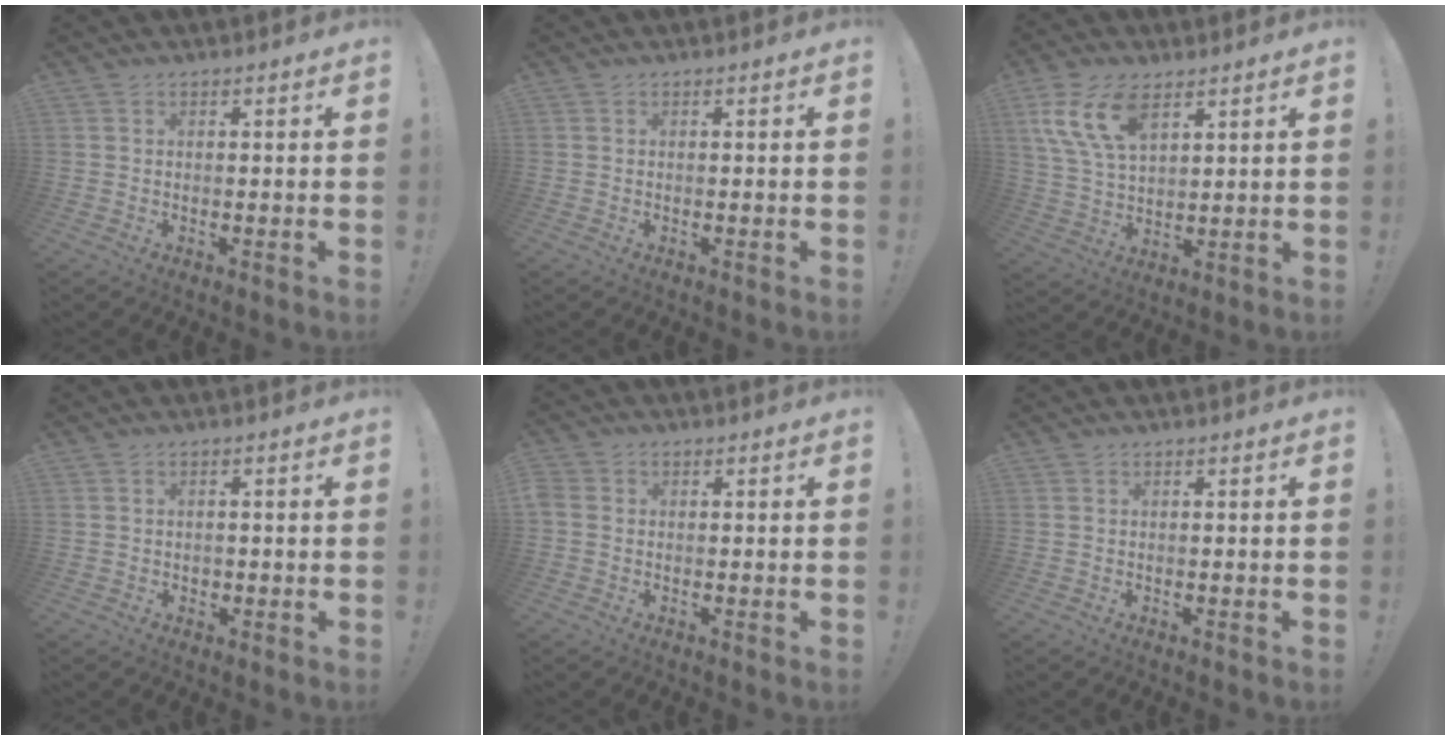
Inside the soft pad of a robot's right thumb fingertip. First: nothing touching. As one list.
[{"total": 0.0}, {"total": 13.5, "force": [7.2, 7.2, 8.9], "torque": [-0.182, -0.017, 0.137]}, {"total": 0.9, "force": [-0.1, 0.9, 0.3], "torque": [0.002, -0.002, -0.004]}, {"total": 1.9, "force": [-0.2, 1.6, 1.0], "torque": [-0.022, 0.007, -0.002]}, {"total": 0.0}]